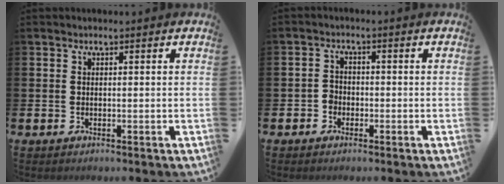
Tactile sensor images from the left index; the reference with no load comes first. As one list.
[{"total": 2.0, "force": [-1.1, 1.6, 0.3], "torque": [-0.005, 0.005, -0.026]}]